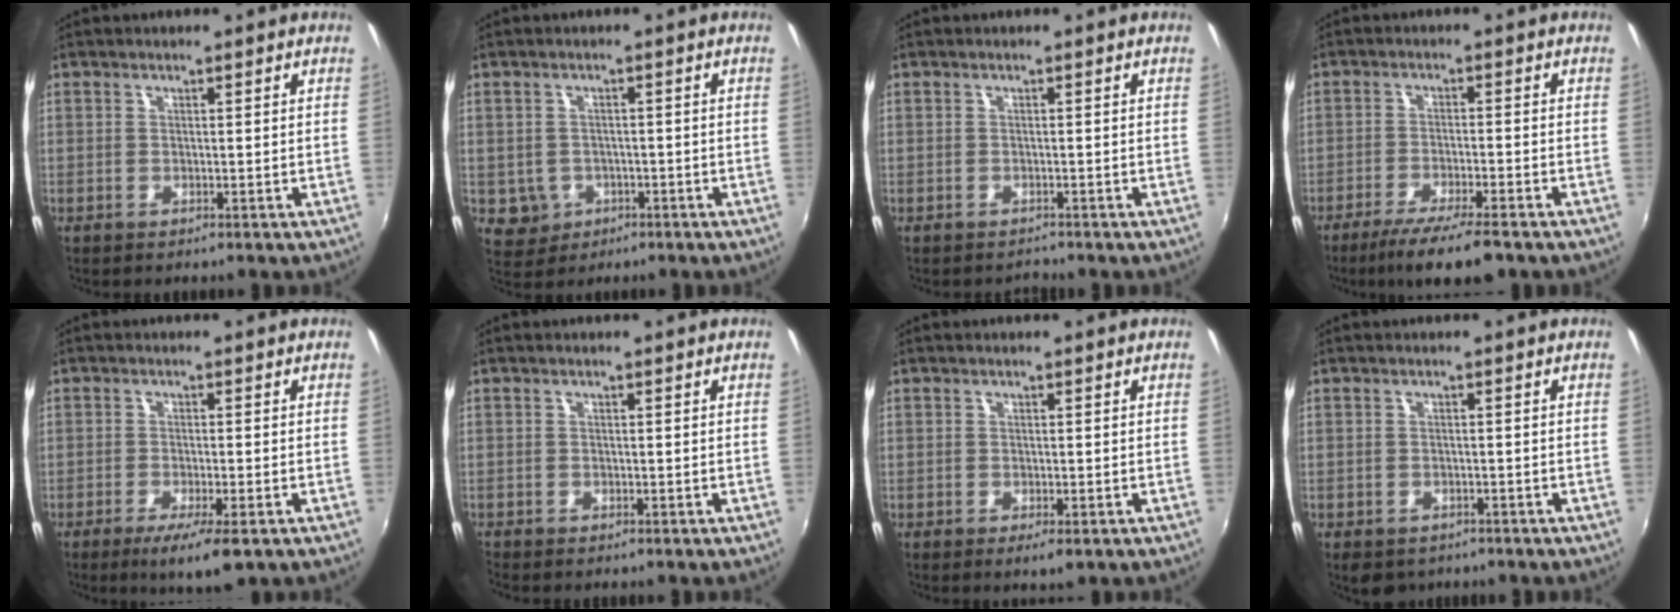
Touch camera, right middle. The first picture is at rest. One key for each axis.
{"total": 4.7, "fx": -1.4, "fy": 4.4, "fz": 1.1, "tx": -0.035, "ty": 0.003, "tz": -0.010}
{"total": 0.9, "fx": -0.9, "fy": 0.1, "fz": -0.3, "tx": 0.004, "ty": -0.001, "tz": -0.012}
{"total": 9.3, "fx": -7.1, "fy": 0.9, "fz": 5.9, "tx": -0.121, "ty": -0.024, "tz": -0.118}
{"total": 6.1, "fx": -3.6, "fy": 0.9, "fz": 4.8, "tx": -0.094, "ty": -0.019, "tz": -0.058}
{"total": 0.6, "fx": -0.6, "fy": 0.1, "fz": 0.0, "tx": -0.001, "ty": -0.004, "tz": -0.014}
{"total": 1.6, "fx": -0.7, "fy": 0.6, "fz": 1.2, "tx": -0.025, "ty": -0.008, "tz": -0.011}
{"total": 4.1, "fx": -2.8, "fy": 2.5, "fz": 1.6, "tx": -0.039, "ty": -0.016, "tz": -0.036}